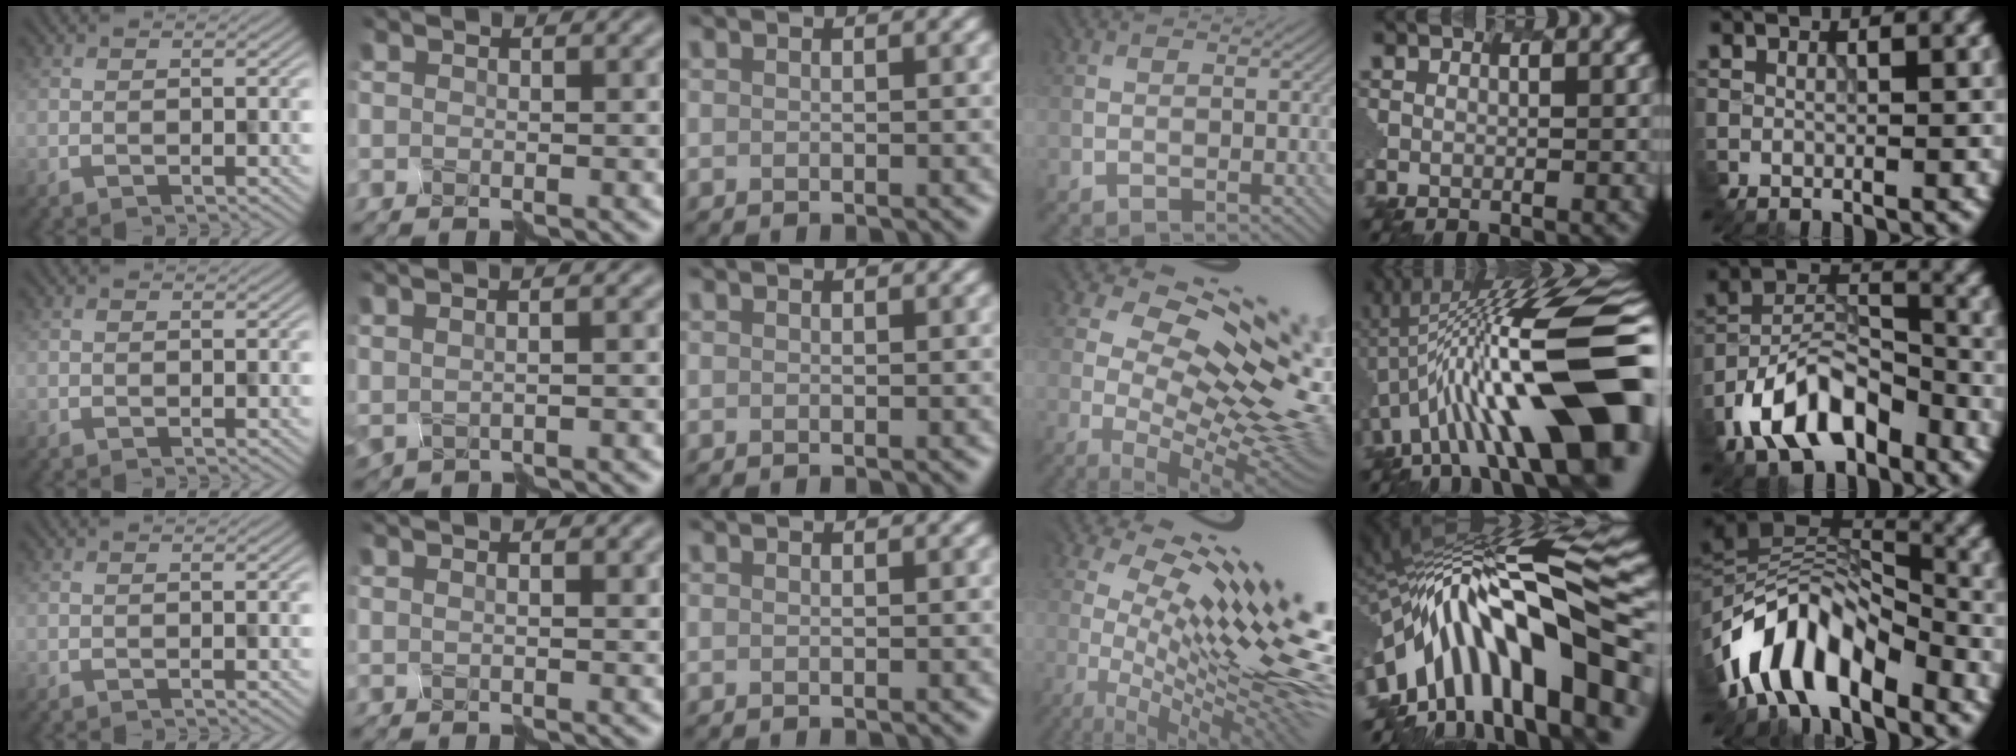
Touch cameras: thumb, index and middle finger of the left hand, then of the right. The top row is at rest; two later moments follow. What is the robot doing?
{"motion": "disassemble", "object": "hinged jar"}